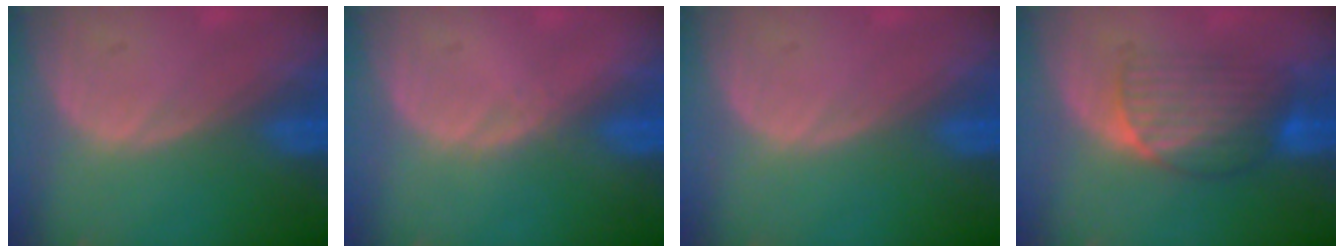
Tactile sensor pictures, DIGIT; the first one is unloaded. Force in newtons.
{"total": 0.8, "press": 0.6, "slide": 0.5}
{"total": 0.0}
{"total": 6.8, "press": 6.6, "slide": 1.4}